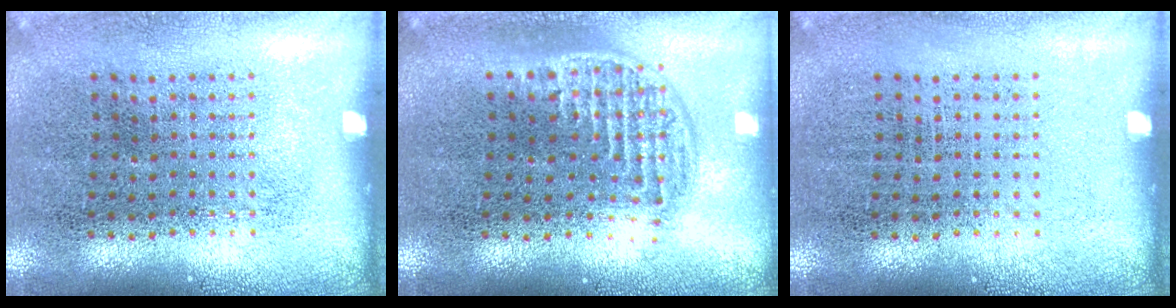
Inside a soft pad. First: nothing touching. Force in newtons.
{"total": 1.2, "press": 1.0, "slide": 0.7}
{"total": 0.0}